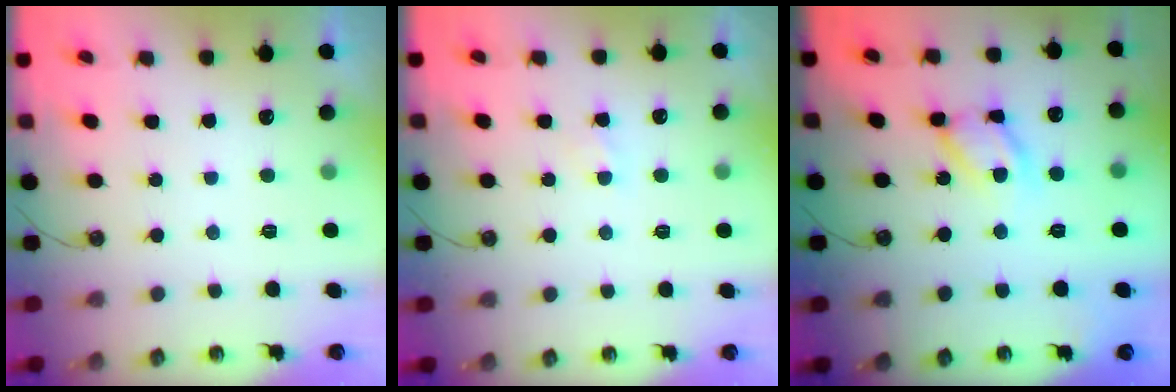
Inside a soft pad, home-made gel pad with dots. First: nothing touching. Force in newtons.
{"total": 3.1, "press": 3.1, "slide": 0.5}
{"total": 12.8, "press": 12.8, "slide": 0.9}